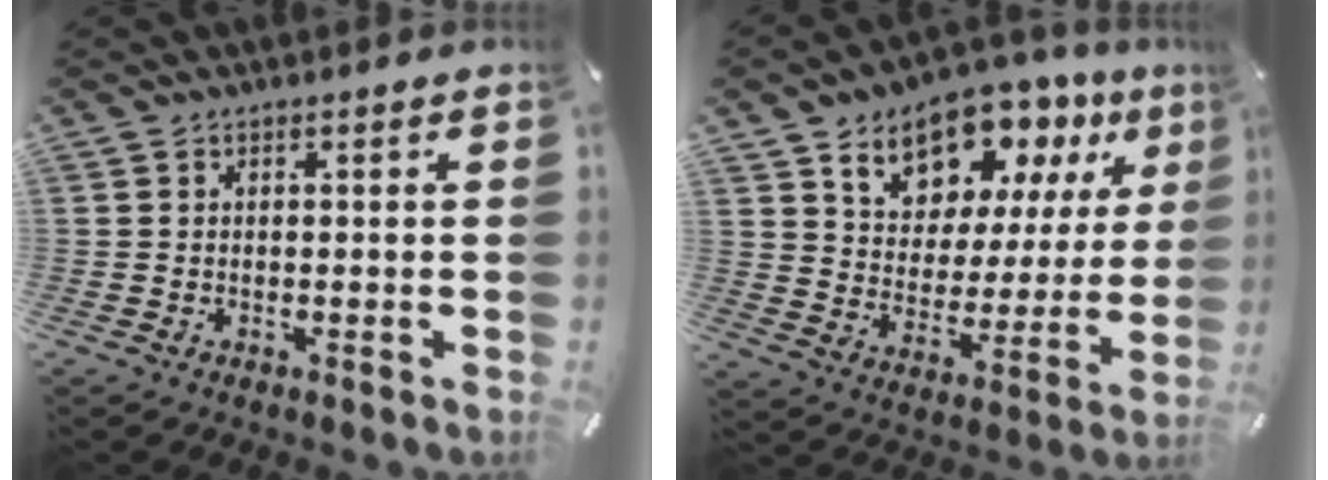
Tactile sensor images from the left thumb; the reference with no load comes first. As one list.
[{"total": 12.8, "force": [10.3, 7.0, 2.7], "torque": [-0.062, -0.088, 0.187]}]